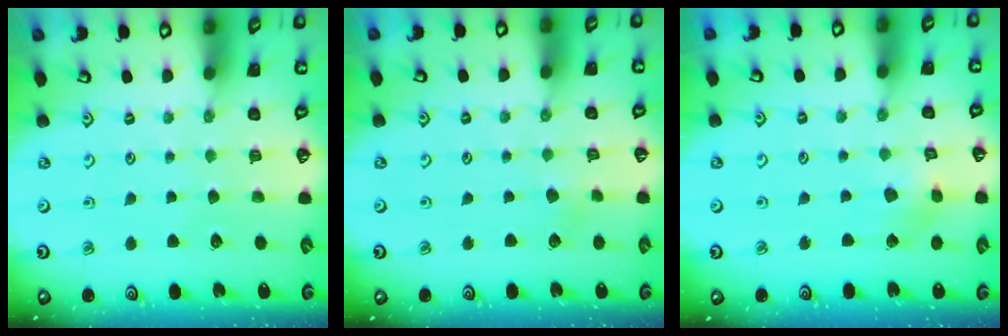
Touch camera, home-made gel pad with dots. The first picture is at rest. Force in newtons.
{"total": 2.1, "press": 2.0, "slide": 0.6}
{"total": 4.8, "press": 4.7, "slide": 0.5}